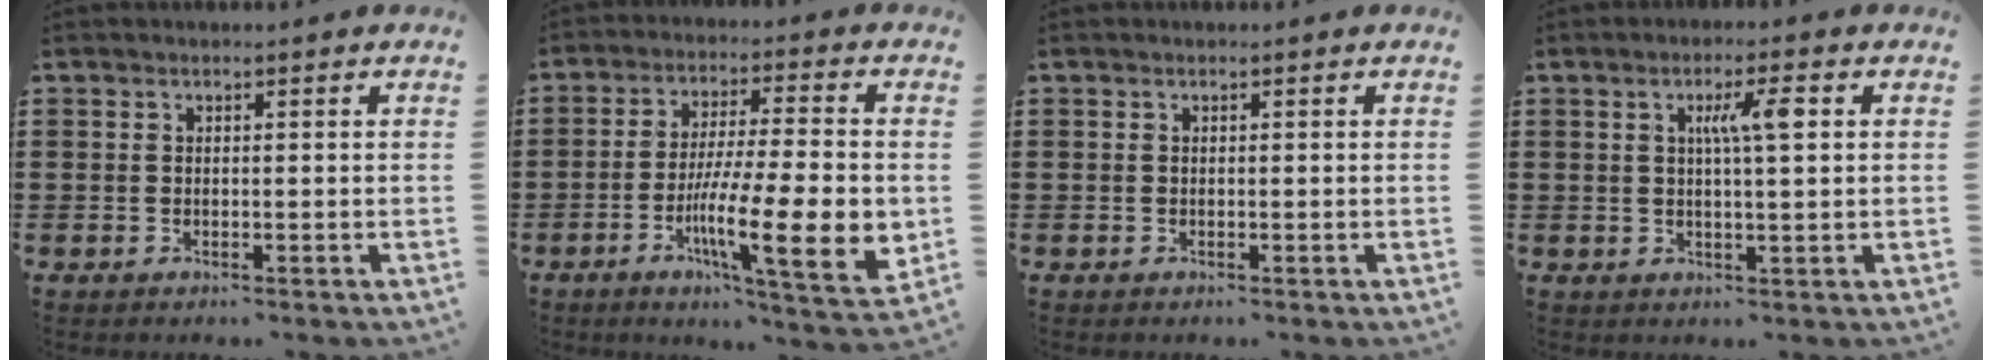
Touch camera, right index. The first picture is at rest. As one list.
[{"total": 16.4, "force": [-4.0, 3.9, 15.4], "torque": [-0.252, -0.017, -0.063]}, {"total": 0.0}, {"total": 5.0, "force": [1.3, 0.6, 4.8], "torque": [-0.086, 0.004, 0.015]}]